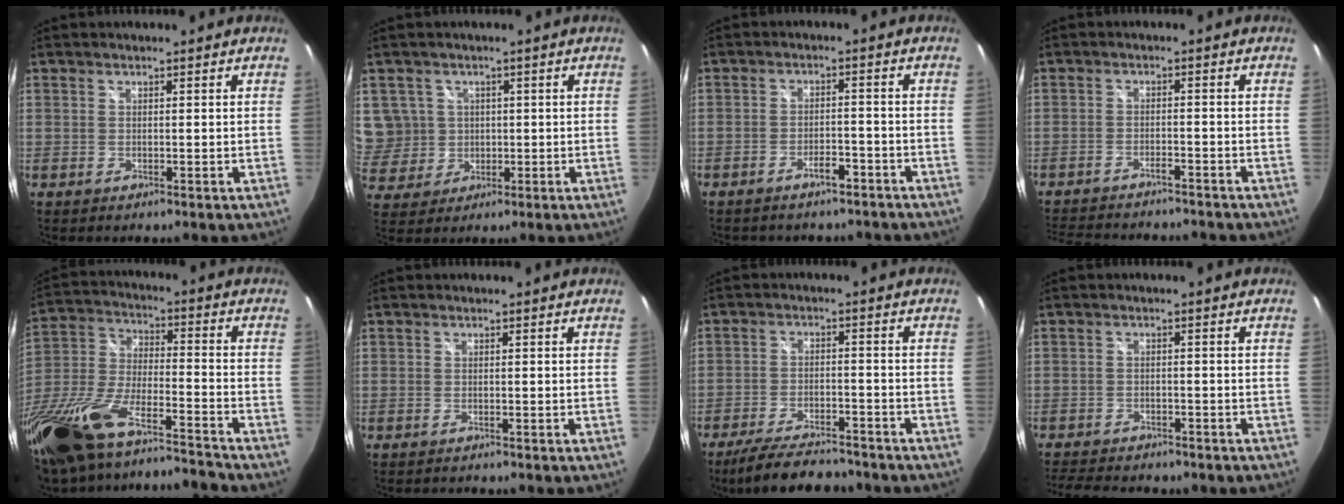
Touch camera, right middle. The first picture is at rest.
{"total": 8.2, "force": [1.5, 7.9, 1.8], "torque": [-0.052, 0.010, 0.045]}
{"total": 5.1, "force": [-4.2, 2.3, 1.8], "torque": [-0.038, 0.012, -0.052]}
{"total": 12.9, "force": [-11.4, 3.3, 5.0], "torque": [-0.116, -0.011, -0.169]}
{"total": 24.4, "force": [-19.1, 5.0, 14.3], "torque": [-0.301, -0.051, -0.346]}
{"total": 0.7, "force": [-0.7, 0.0, 0.1], "torque": [-0.002, -0.004, -0.014]}
{"total": 13.2, "force": [-11.3, 3.6, 5.8], "torque": [-0.129, -0.013, -0.177]}
{"total": 9.4, "force": [-8.0, 3.6, 3.3], "torque": [-0.087, -0.012, -0.122]}